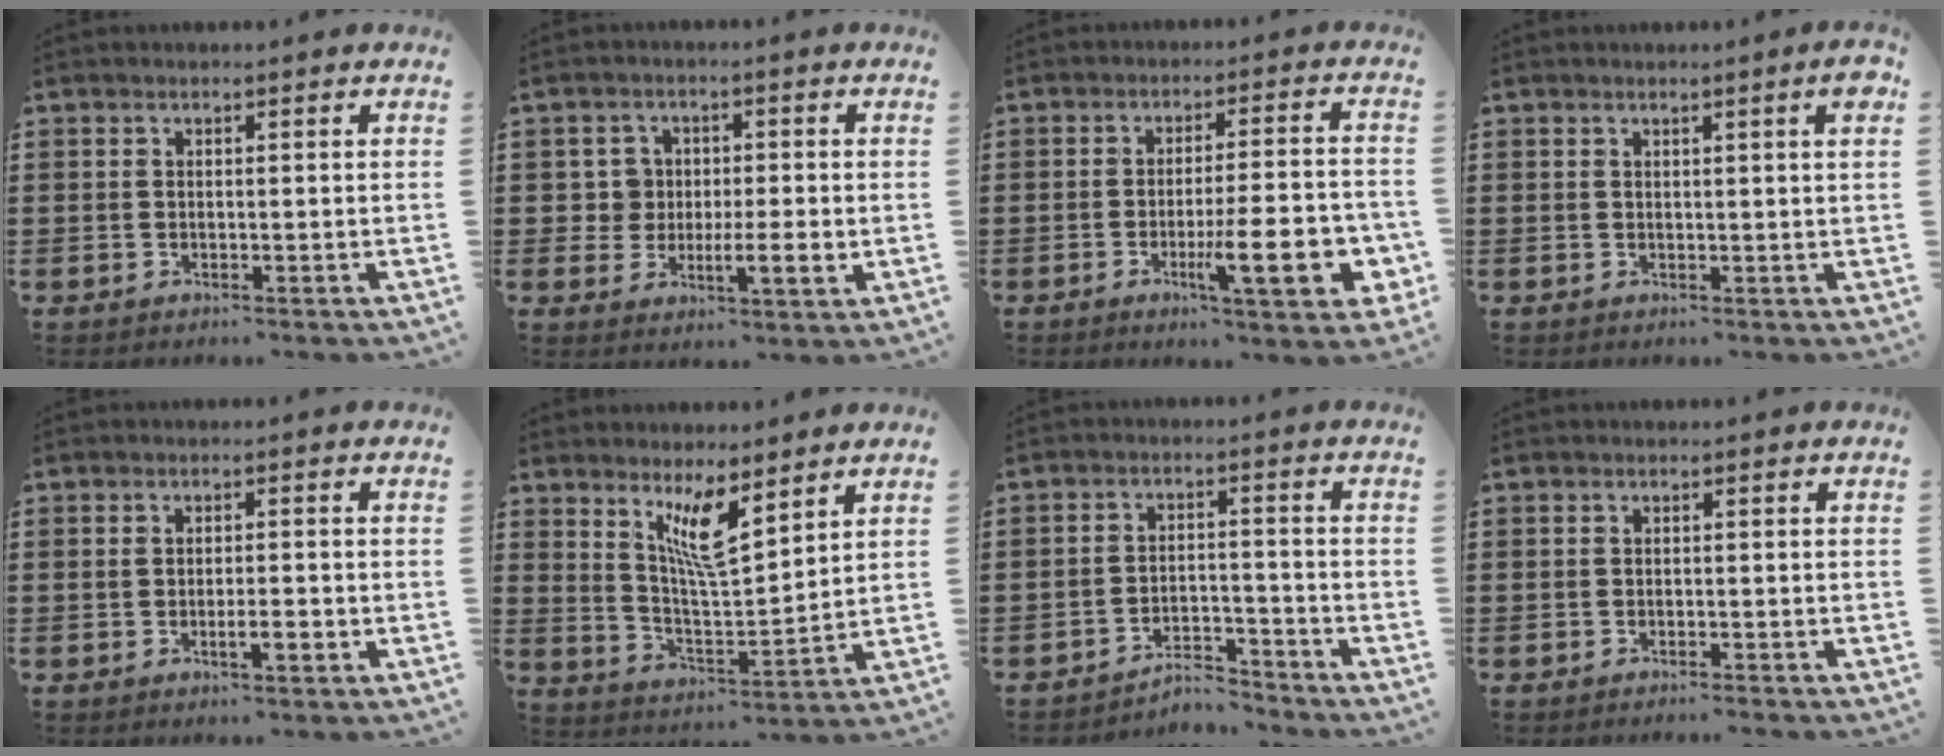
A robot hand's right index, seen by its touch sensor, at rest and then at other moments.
{"total": 4.7, "force": [-0.3, 3.6, 3.1], "torque": [-0.062, 0.007, -0.008]}
{"total": 12.3, "force": [-3.7, 2.6, 11.4], "torque": [-0.176, -0.004, -0.058]}
{"total": 2.2, "force": [1.1, -0.2, 1.9], "torque": [-0.031, -0.003, 0.016]}
{"total": 3.2, "force": [-0.9, 1.1, 2.8], "torque": [-0.048, 0.003, -0.015]}
{"total": 7.7, "force": [4.9, 1.5, 5.7], "torque": [-0.116, -0.018, 0.085]}
{"total": 4.2, "force": [-4.2, 0.7, 0.5], "torque": [-0.013, 0.007, -0.085]}
{"total": 0.6, "force": [-0.5, 0.0, 0.2], "torque": [-0.005, -0.002, -0.011]}